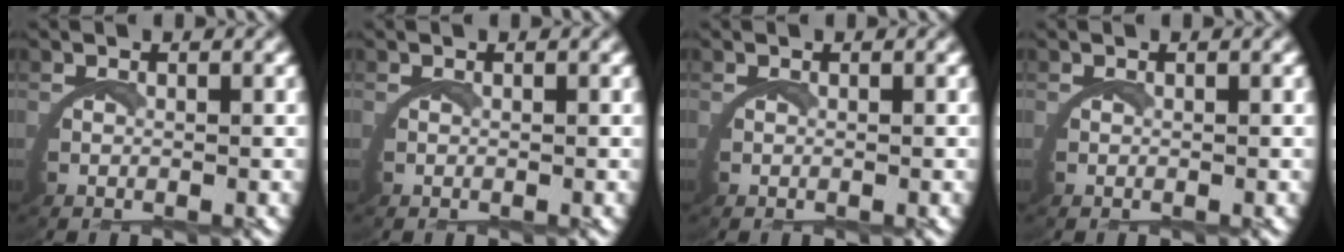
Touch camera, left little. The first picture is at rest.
{"total": 0.0}
{"total": 0.0}
{"total": 0.0}